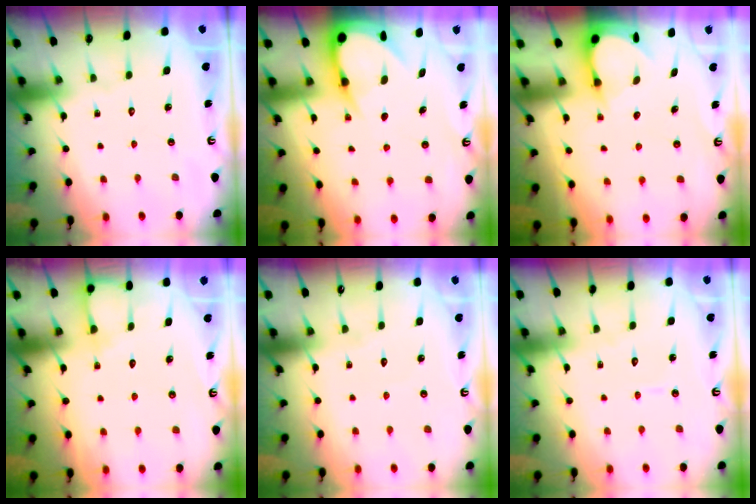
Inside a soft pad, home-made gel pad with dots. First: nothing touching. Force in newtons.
{"total": 7.1, "press": 7.0, "slide": 0.8}
{"total": 3.4, "press": 3.4, "slide": 0.3}
{"total": 7.4, "press": 7.4, "slide": 0.5}
{"total": 3.9, "press": 3.8, "slide": 0.3}
{"total": 3.4, "press": 3.4, "slide": 0.3}